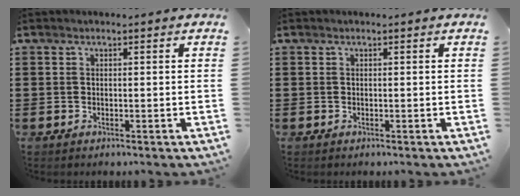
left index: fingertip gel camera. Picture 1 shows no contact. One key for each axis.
{"total": 0.0}